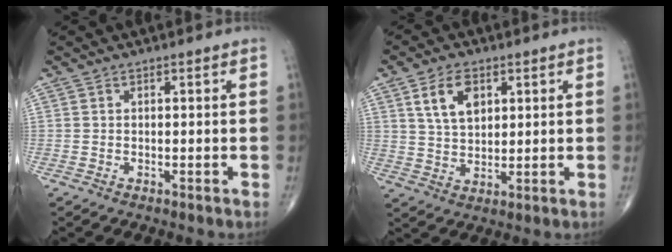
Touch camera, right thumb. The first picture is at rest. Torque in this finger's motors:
{"motor_torque": [-0.62, 0.44, 0.79, 0.81, 0.24]}